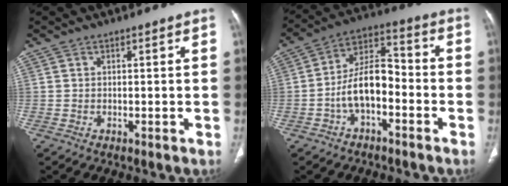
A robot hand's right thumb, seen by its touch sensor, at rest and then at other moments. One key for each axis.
{"total": 10.6, "fx": -3.4, "fy": 5.5, "fz": 8.3, "tx": -0.140, "ty": 0.049, "tz": -0.068}